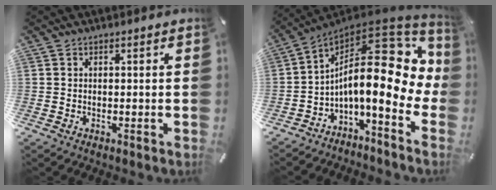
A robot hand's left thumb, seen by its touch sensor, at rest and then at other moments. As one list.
[{"total": 22.0, "force": [2.7, 9.6, 19.6], "torque": [-0.337, -0.051, 0.047]}]